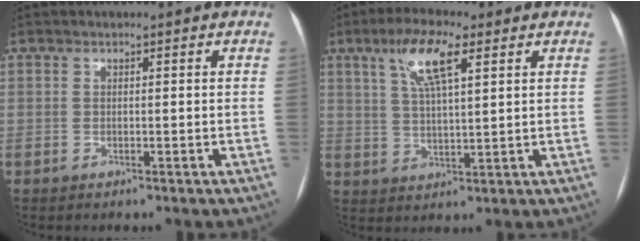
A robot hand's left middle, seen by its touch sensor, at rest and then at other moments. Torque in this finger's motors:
{"motor_torque": [0.84, -0.81, 0.20, 0.11]}